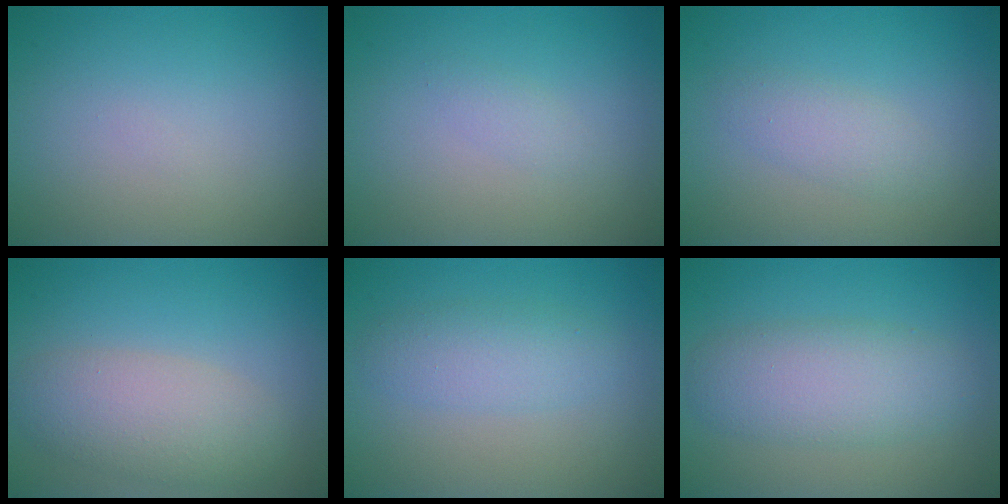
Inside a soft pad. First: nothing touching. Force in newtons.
{"total": 0.8, "press": 0.8, "slide": 0.1}
{"total": 1.9, "press": 1.9, "slide": 0.1}
{"total": 4.6, "press": 4.6, "slide": 0.3}
{"total": 2.8, "press": 2.8, "slide": 0.1}
{"total": 4.7, "press": 4.7, "slide": 0.1}